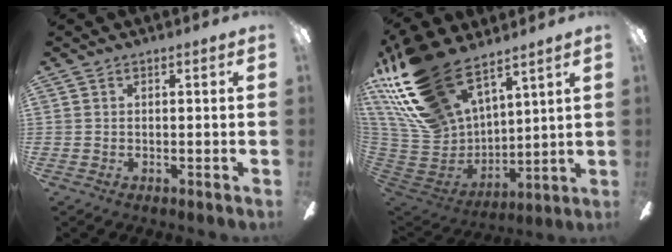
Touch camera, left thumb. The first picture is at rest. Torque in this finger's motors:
{"motor_torque": [0.55, 0.55, 1.31, -1.46, 0.25]}